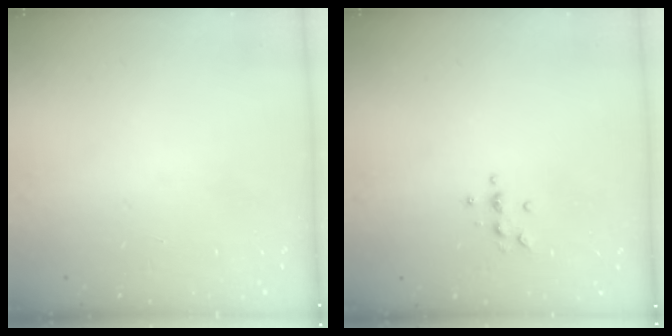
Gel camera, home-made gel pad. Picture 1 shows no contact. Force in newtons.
{"total": 4.6, "press": 4.6, "slide": 0.6}